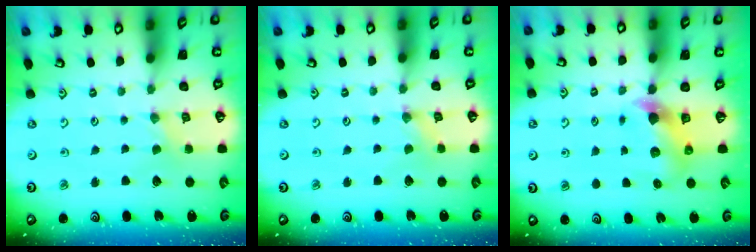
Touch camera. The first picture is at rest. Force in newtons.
{"total": 0.8, "press": 0.8, "slide": 0.2}
{"total": 5.4, "press": 5.4, "slide": 0.5}